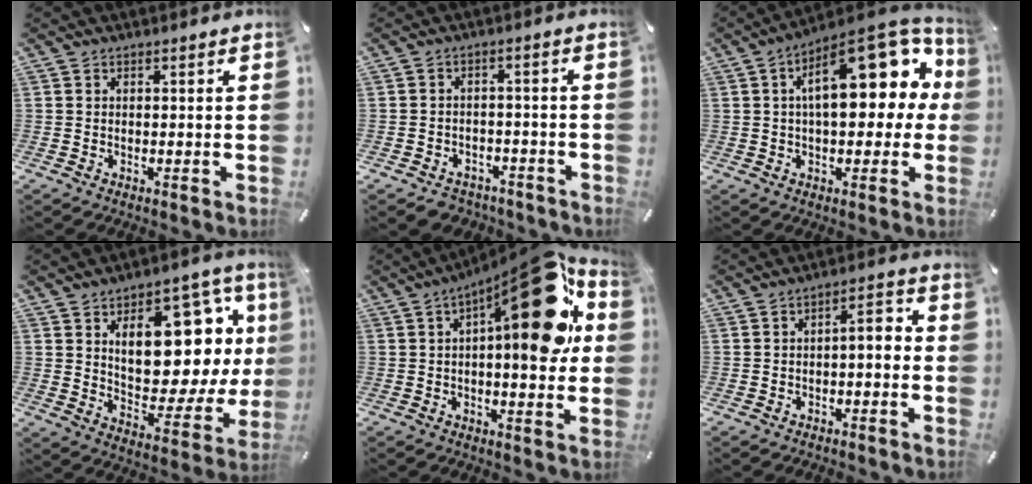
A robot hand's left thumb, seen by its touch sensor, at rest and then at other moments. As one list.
[{"total": 4.1, "force": [-3.1, 2.6, 0.7], "torque": [-0.016, 0.017, -0.061]}, {"total": 20.3, "force": [5.5, 9.8, 16.9], "torque": [-0.226, -0.025, 0.088]}, {"total": 20.0, "force": [8.0, 10.9, 14.7], "torque": [-0.197, -0.057, 0.135]}, {"total": 24.1, "force": [7.4, 9.6, 20.9], "torque": [-0.255, -0.053, 0.113]}, {"total": 4.5, "force": [-2.2, 1.9, 3.4], "torque": [-0.061, 0.018, -0.047]}]